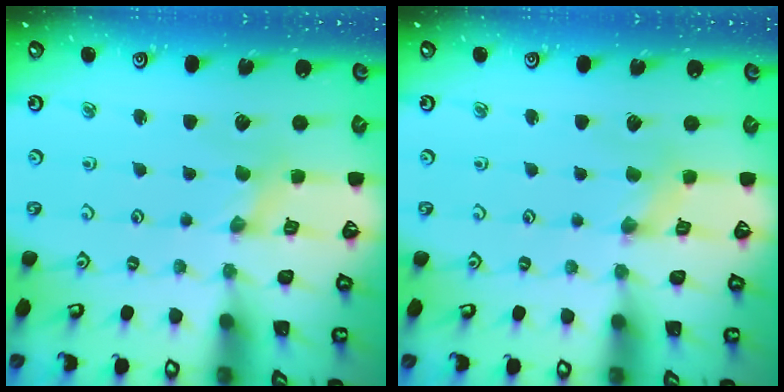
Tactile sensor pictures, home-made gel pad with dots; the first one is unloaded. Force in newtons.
{"total": 0.6, "press": 0.6, "slide": 0.2}